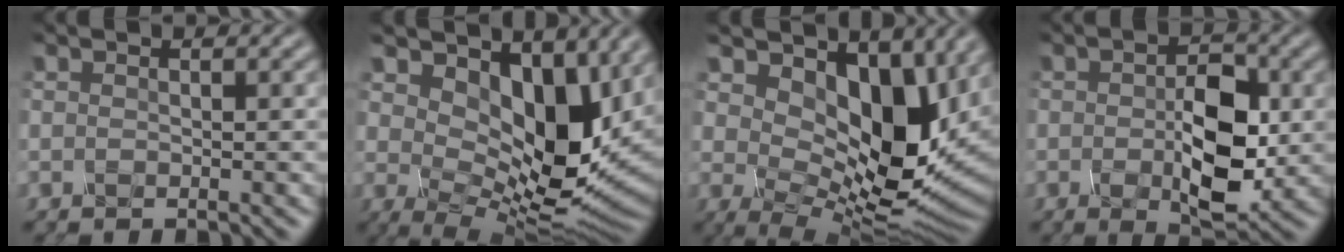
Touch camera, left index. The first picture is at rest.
{"total": 10.1, "force": [3.3, 5.5, 7.8], "torque": [-0.134, -0.013, 0.063]}
{"total": 11.2, "force": [3.2, 6.2, 8.8], "torque": [-0.137, -0.012, 0.060]}
{"total": 6.6, "force": [-0.8, 3.2, 5.7], "torque": [-0.105, -0.004, -0.006]}